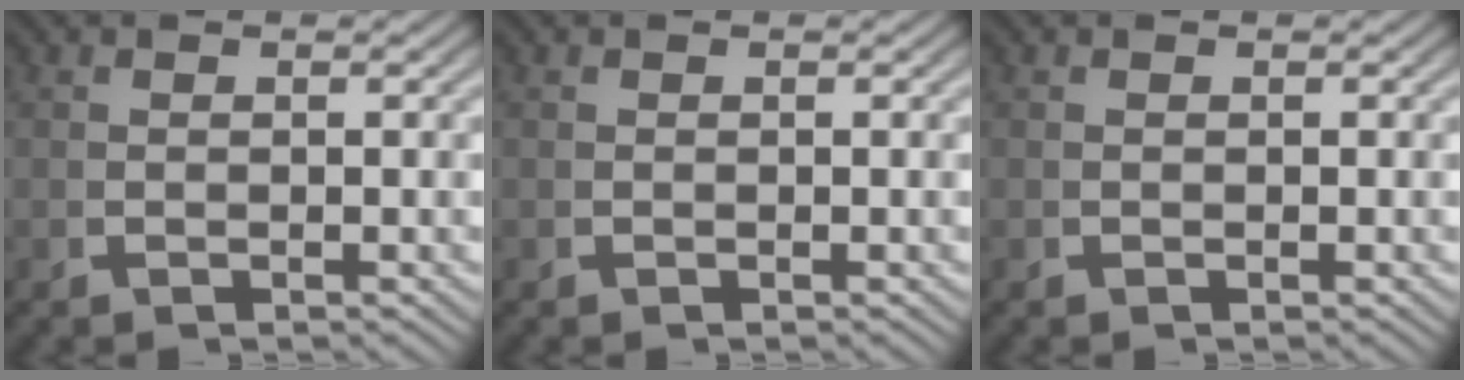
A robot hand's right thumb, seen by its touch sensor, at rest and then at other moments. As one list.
[{"total": 0.0}, {"total": 0.0}]